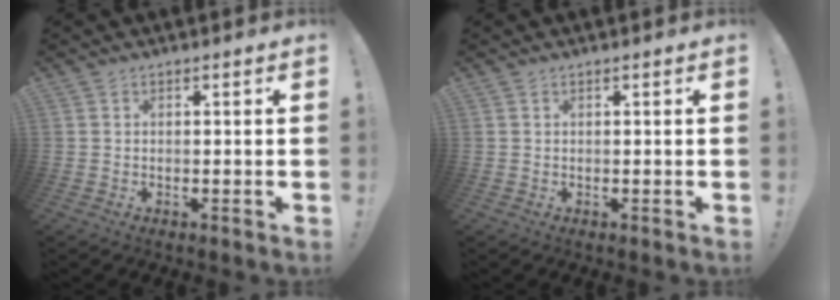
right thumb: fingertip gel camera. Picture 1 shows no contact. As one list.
[{"total": 0.0}]